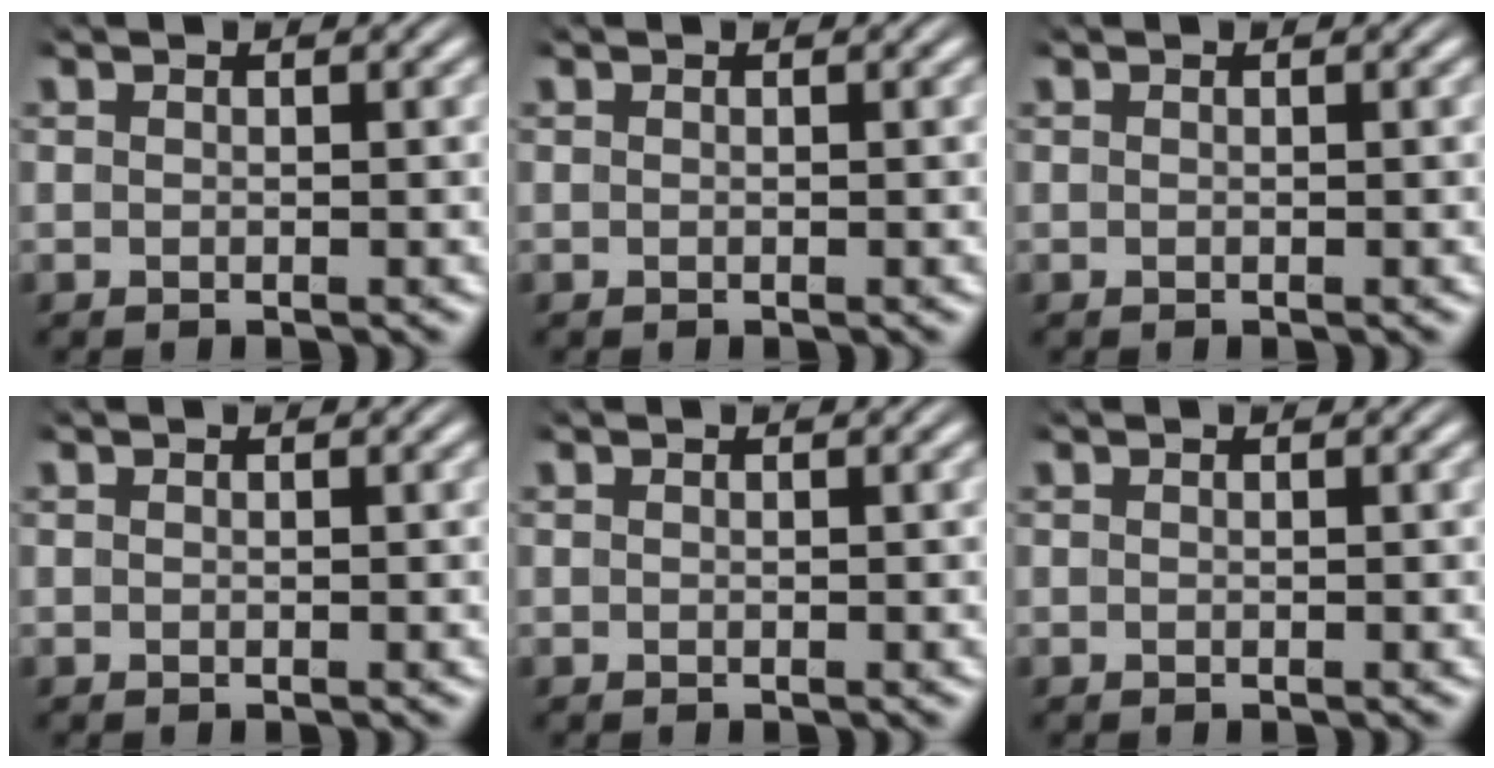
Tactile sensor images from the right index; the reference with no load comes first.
{"total": 0.0}
{"total": 0.0}
{"total": 0.0}
{"total": 0.0}
{"total": 0.0}